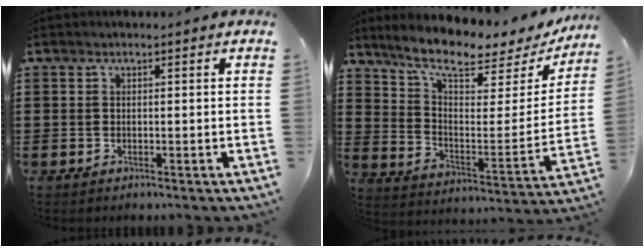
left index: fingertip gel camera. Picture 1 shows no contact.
{"total": 7.7, "force": [6.2, 1.5, 4.3], "torque": [-0.105, -0.045, 0.102]}